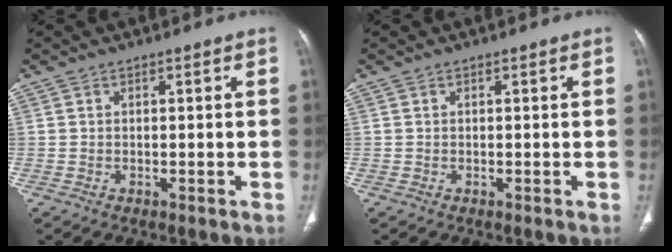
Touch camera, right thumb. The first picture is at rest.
{"total": 0.0}